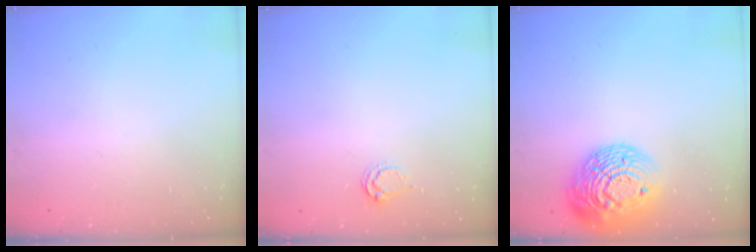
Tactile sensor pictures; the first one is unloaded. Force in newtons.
{"total": 3.4, "press": 3.3, "slide": 0.8}
{"total": 19.7, "press": 19.7, "slide": 1.1}